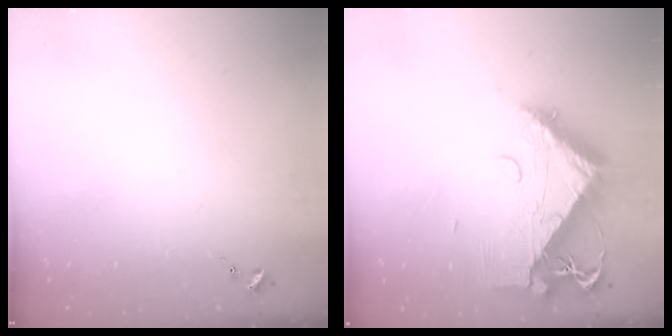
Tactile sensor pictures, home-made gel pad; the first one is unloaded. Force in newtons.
{"total": 14.6, "press": 14.5, "slide": 1.5}